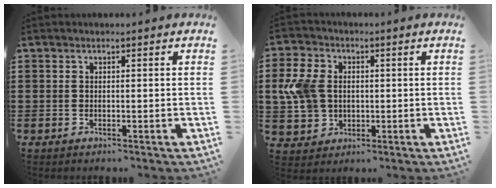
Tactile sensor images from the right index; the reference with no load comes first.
{"total": 8.4, "force": [0.6, 6.4, 5.4], "torque": [-0.164, 0.007, 0.002]}